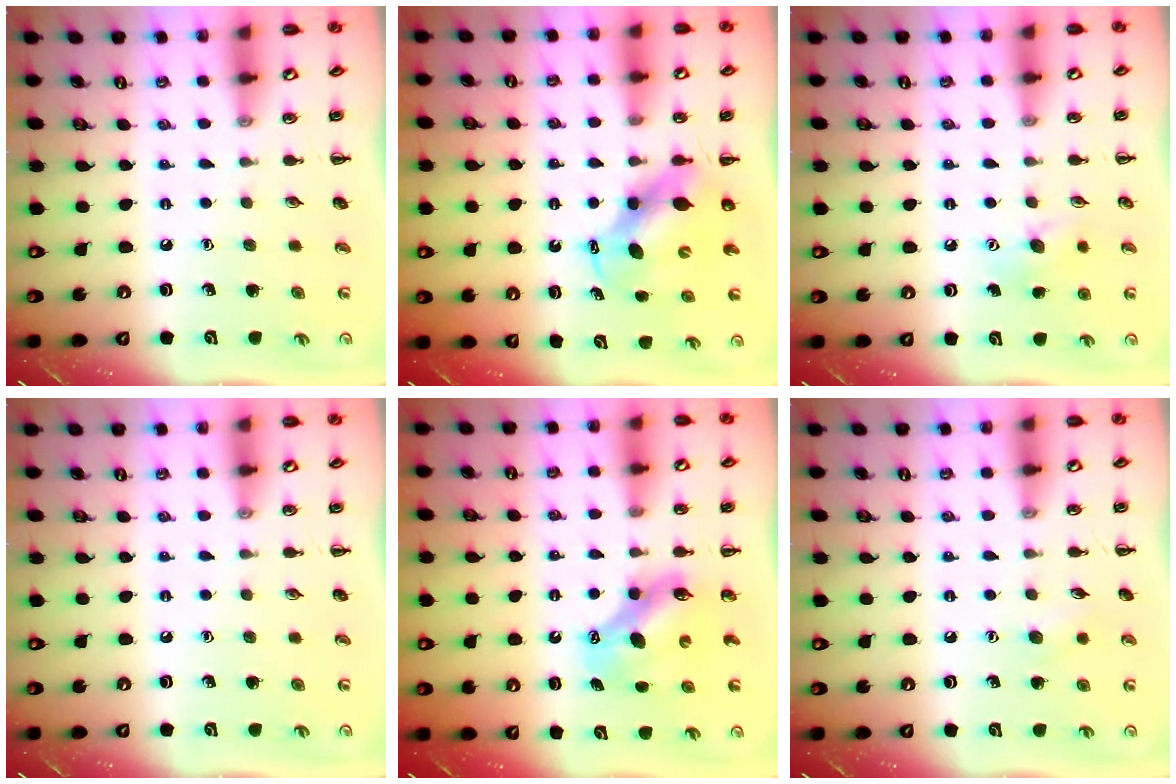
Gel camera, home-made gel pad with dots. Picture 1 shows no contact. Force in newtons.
{"total": 6.1, "press": 6.0, "slide": 1.2}
{"total": 6.9, "press": 6.7, "slide": 1.7}
{"total": 0.0}
{"total": 8.8, "press": 8.6, "slide": 1.6}
{"total": 5.6, "press": 5.4, "slide": 1.4}